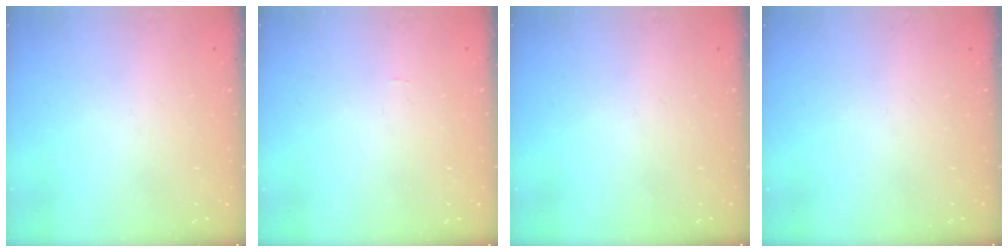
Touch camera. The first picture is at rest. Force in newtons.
{"total": 1.0, "press": 1.0, "slide": 0.0}
{"total": 0.0}
{"total": 0.0}